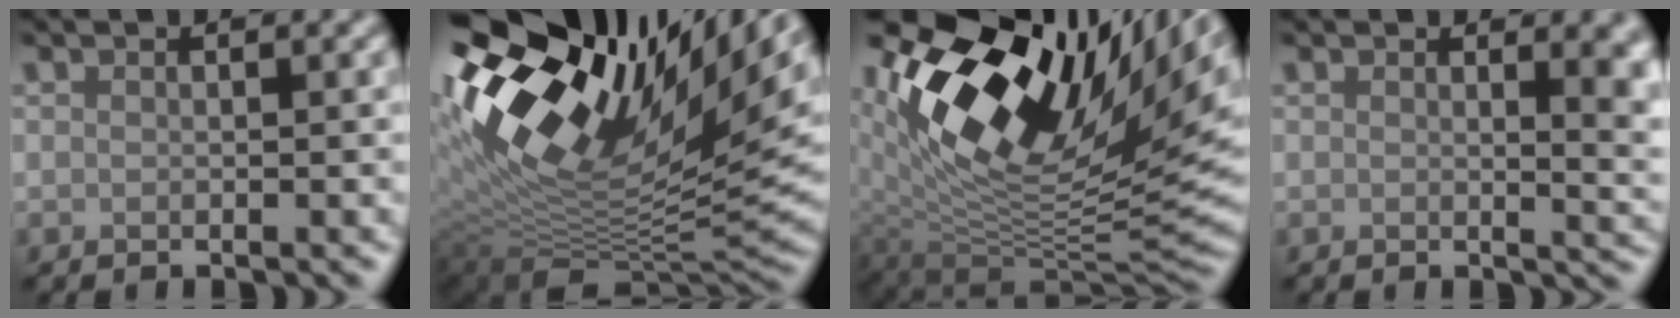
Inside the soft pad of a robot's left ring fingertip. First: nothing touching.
{"total": 17.0, "force": [6.9, 8.1, 13.2], "torque": [-0.228, 0.009, 0.130]}
{"total": 16.0, "force": [5.8, 8.9, 12.0], "torque": [-0.208, -0.004, 0.108]}
{"total": 4.9, "force": [1.5, 2.1, 4.1], "torque": [-0.024, -0.003, 0.024]}